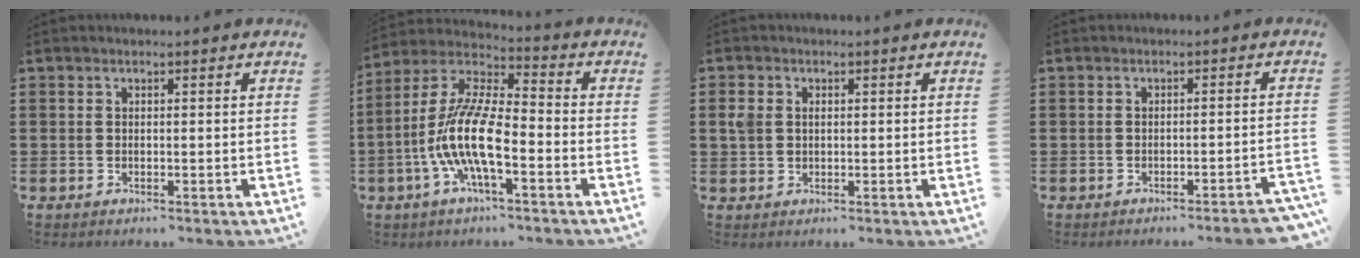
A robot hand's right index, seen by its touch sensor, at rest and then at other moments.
{"total": 11.9, "force": [-4.3, 3.3, 10.6], "torque": [-0.254, -0.014, -0.091]}
{"total": 2.2, "force": [0.5, 1.7, 1.4], "torque": [-0.039, 0.006, 0.005]}
{"total": 2.4, "force": [-2.1, -0.4, 1.2], "torque": [-0.020, -0.006, -0.040]}